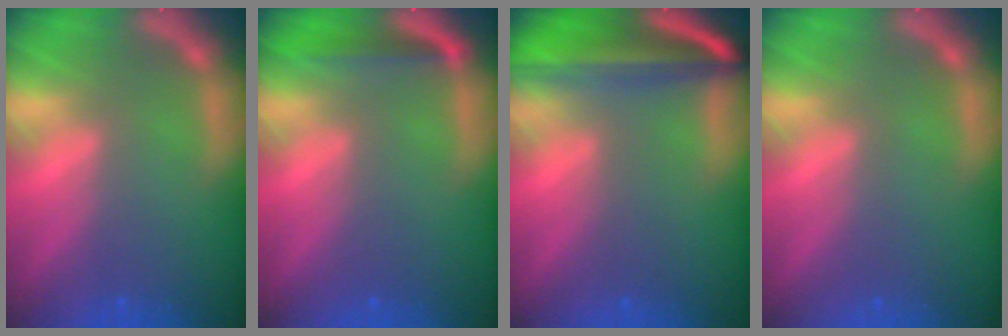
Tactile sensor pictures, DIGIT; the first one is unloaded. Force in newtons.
{"total": 2.5}
{"total": 10.0}
{"total": 0.0}